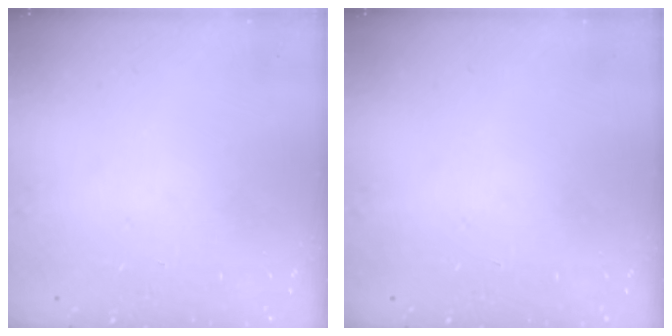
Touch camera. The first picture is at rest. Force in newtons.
{"total": 0.0}